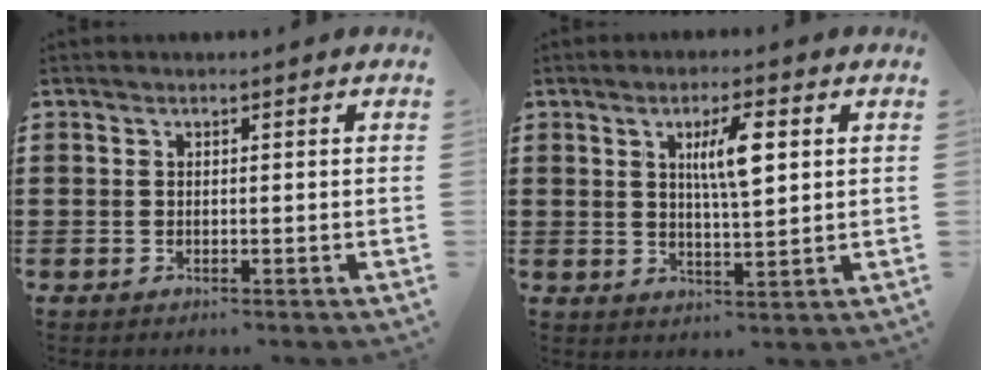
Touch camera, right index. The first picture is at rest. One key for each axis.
{"total": 6.2, "fx": 1.8, "fy": 1.5, "fz": 5.7, "tx": -0.109, "ty": 0.005, "tz": 0.024}